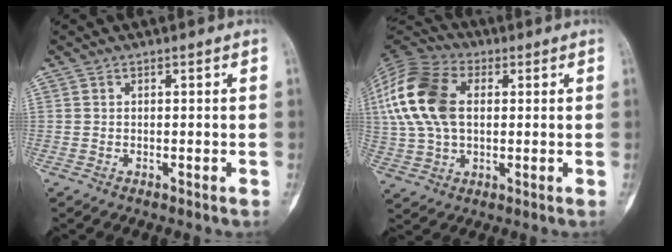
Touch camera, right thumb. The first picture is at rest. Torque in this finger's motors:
{"motor_torque": [-0.43, 2.67, 0.94, -0.50, 0.51]}